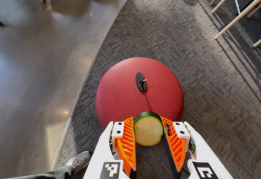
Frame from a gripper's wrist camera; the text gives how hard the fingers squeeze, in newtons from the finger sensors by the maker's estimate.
{"total": 11.2, "left": 11.2, "right": 11.2}